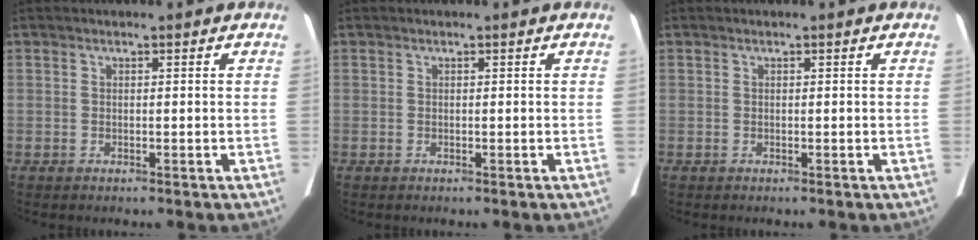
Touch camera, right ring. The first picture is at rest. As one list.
[{"total": 0.0}, {"total": 0.0}]